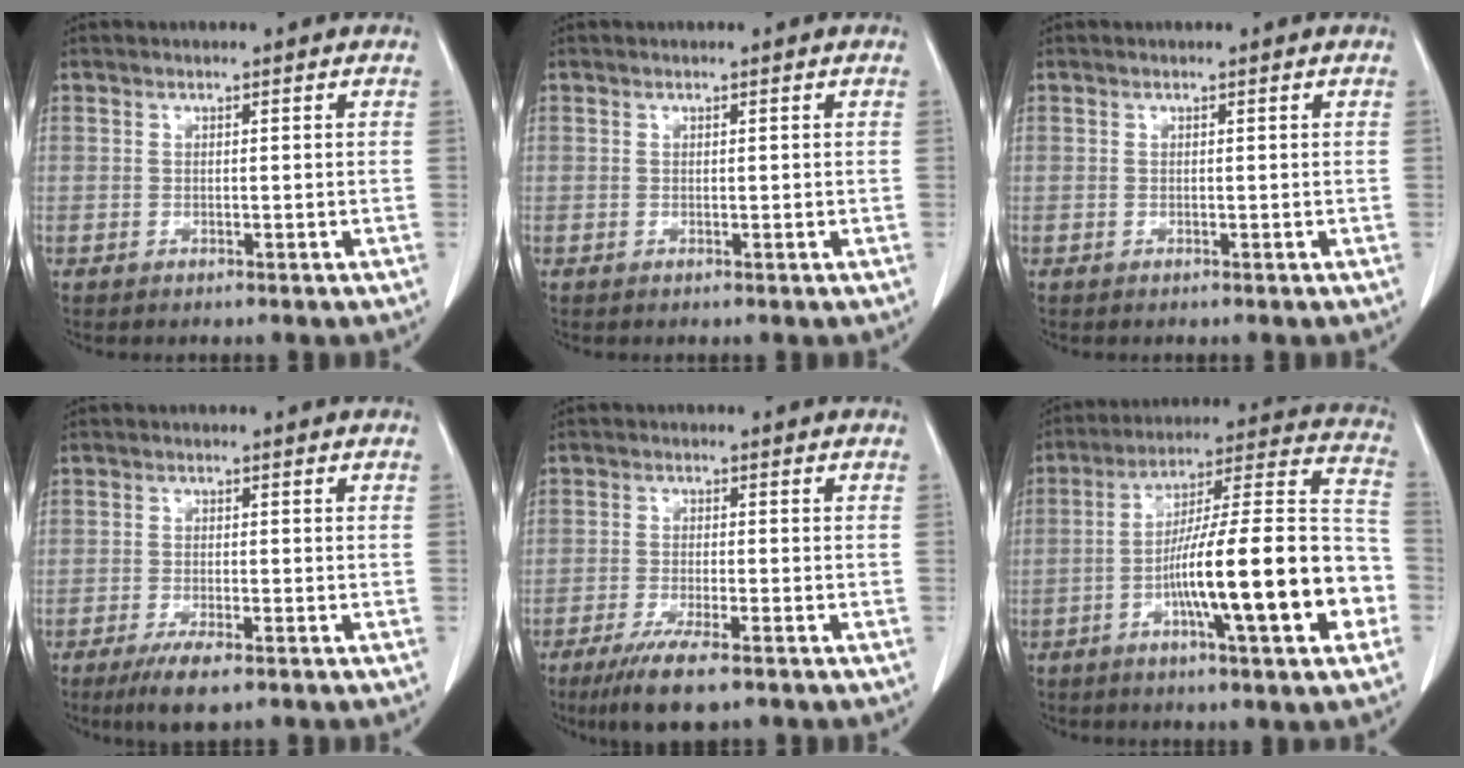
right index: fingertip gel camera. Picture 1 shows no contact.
{"total": 0.0}
{"total": 0.0}
{"total": 4.7, "force": [-3.0, 0.9, 3.6], "torque": [-0.068, -0.011, -0.048]}
{"total": 7.5, "force": [-5.0, 0.8, 5.5], "torque": [-0.096, -0.019, -0.079]}
{"total": 21.7, "force": [-6.3, 2.2, 20.7], "torque": [-0.277, 0.016, -0.097]}